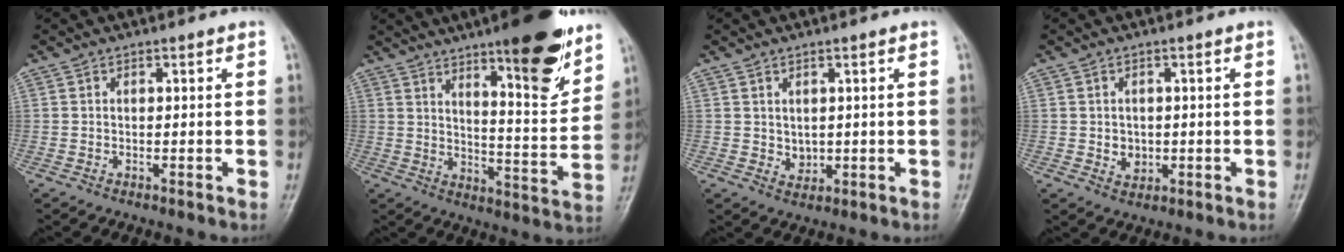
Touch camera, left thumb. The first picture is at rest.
{"total": 16.6, "force": [10.8, 3.5, 12.1], "torque": [-0.145, -0.070, 0.164]}
{"total": 2.4, "force": [1.0, 1.5, 1.6], "torque": [-0.018, -0.011, 0.024]}
{"total": 2.6, "force": [0.1, 2.1, 1.5], "torque": [-0.014, -0.002, 0.008]}